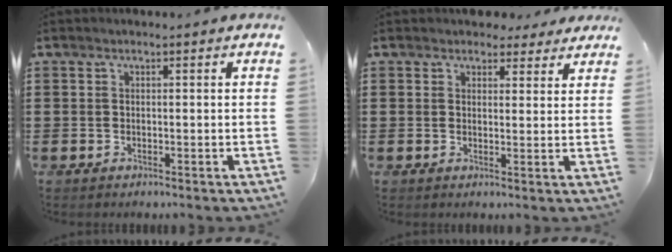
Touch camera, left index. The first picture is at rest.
{"total": 3.2, "force": [2.7, 1.6, 0.5], "torque": [-0.011, 0.000, 0.051]}